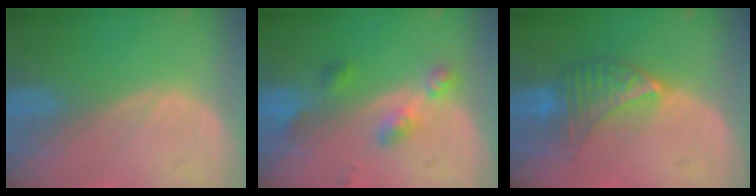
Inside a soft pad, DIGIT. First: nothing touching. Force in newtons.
{"total": 4.6, "press": 4.5, "slide": 1.0}
{"total": 7.1, "press": 6.5, "slide": 3.0}